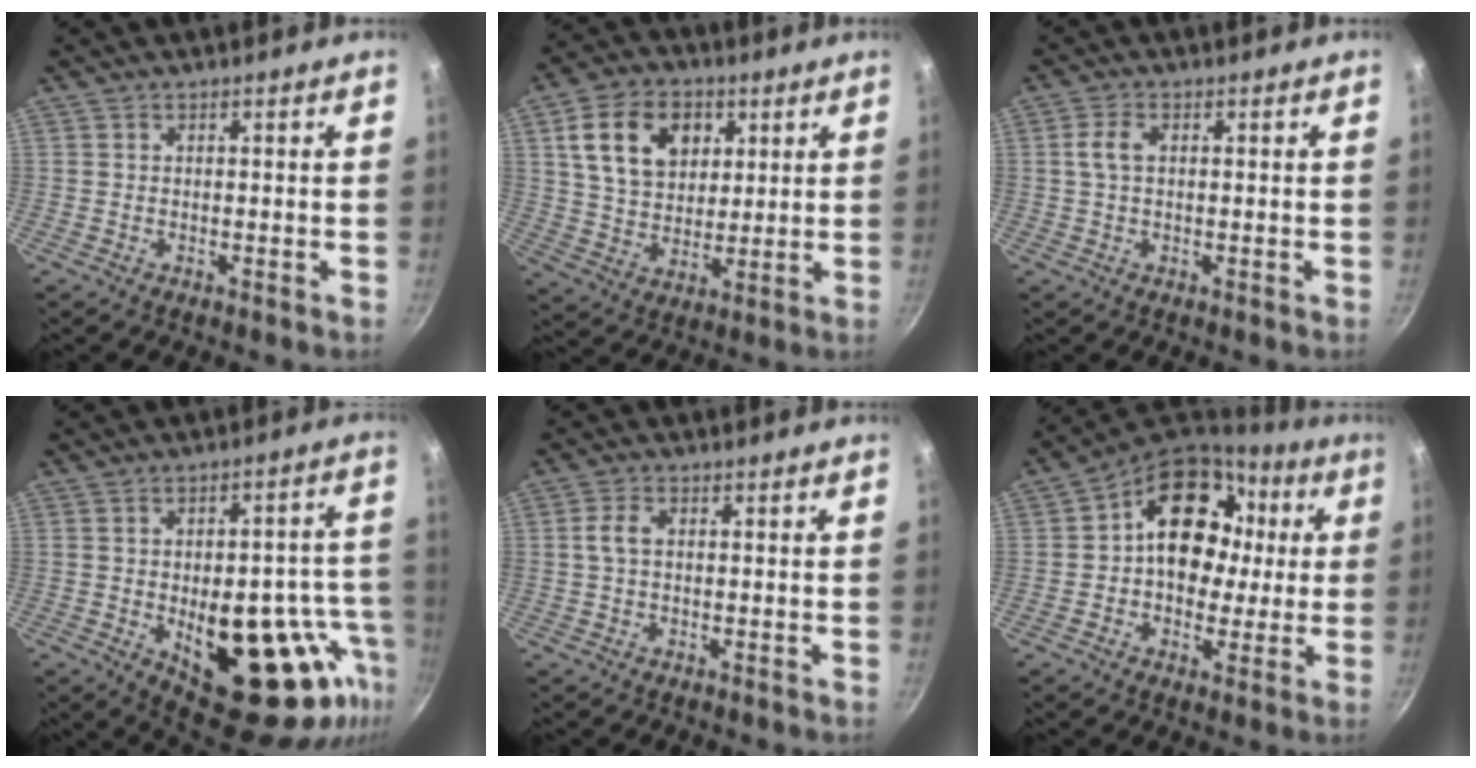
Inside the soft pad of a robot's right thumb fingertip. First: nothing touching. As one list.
[{"total": 14.4, "force": [4.9, 10.5, 8.7], "torque": [-0.125, -0.005, 0.083]}, {"total": 3.5, "force": [0.7, 1.8, 2.8], "torque": [-0.062, 0.009, 0.010]}, {"total": 23.8, "force": [-7.1, 11.3, 19.7], "torque": [-0.198, 0.011, -0.077]}, {"total": 3.2, "force": [0.4, 1.7, 2.6], "torque": [-0.058, 0.009, 0.003]}, {"total": 18.2, "force": [2.4, 13.8, 11.6], "torque": [-0.140, 0.036, 0.031]}]